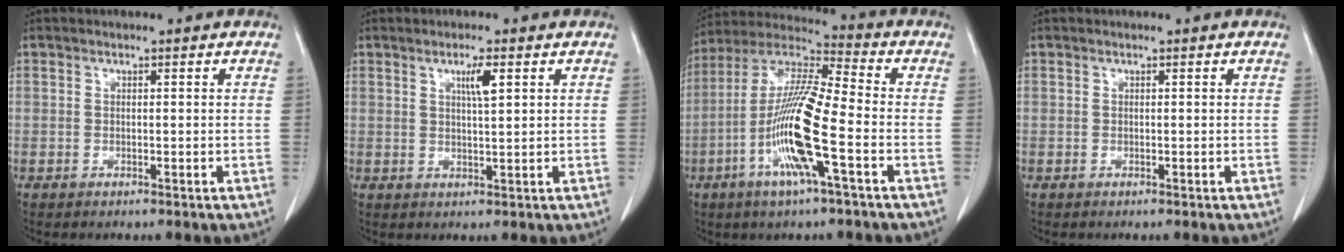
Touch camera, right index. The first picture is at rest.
{"total": 3.2, "force": [1.4, 0.2, 2.8], "torque": [-0.049, -0.002, 0.023]}
{"total": 15.2, "force": [-4.5, 1.0, 14.5], "torque": [-0.295, -0.006, -0.093]}
{"total": 0.0}